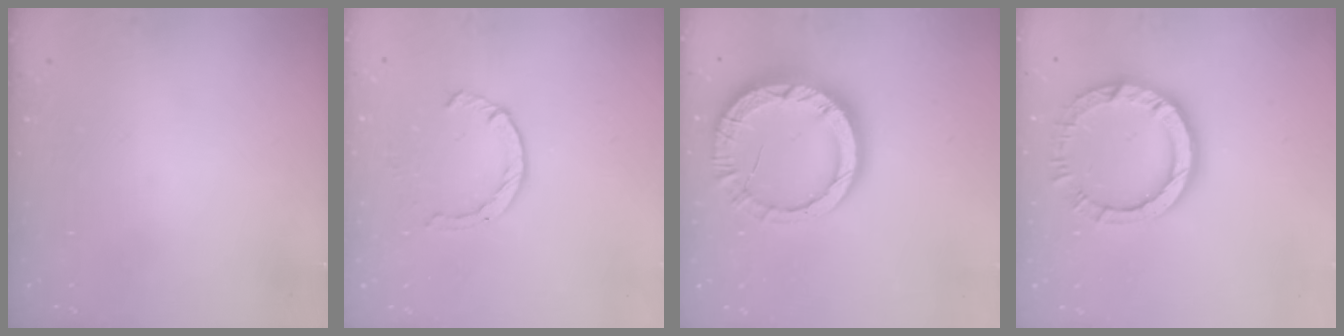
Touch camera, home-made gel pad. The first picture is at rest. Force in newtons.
{"total": 2.4, "press": 2.4, "slide": 0.2}
{"total": 15.1, "press": 15.1, "slide": 1.4}
{"total": 11.6, "press": 11.6, "slide": 0.8}